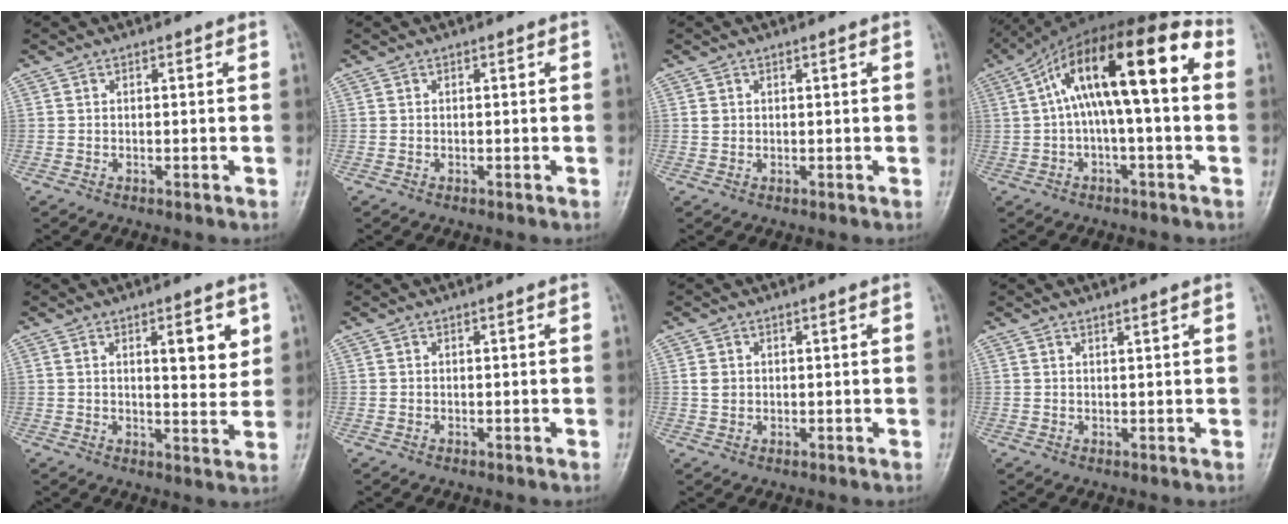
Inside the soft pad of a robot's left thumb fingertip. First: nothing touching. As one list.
[{"total": 0.0}, {"total": 1.0, "force": [0.5, 0.6, 0.7], "torque": [-0.010, 0.005, 0.012]}, {"total": 17.8, "force": [2.2, 6.0, 16.6], "torque": [-0.250, 0.058, 0.026]}, {"total": 7.0, "force": [2.8, 2.3, 5.9], "torque": [-0.065, -0.019, 0.039]}, {"total": 0.0}, {"total": 1.8, "force": [0.6, 1.3, 1.1], "torque": [-0.017, 0.004, 0.015]}, {"total": 1.2, "force": [0.9, -0.2, 0.7], "torque": [-0.013, -0.007, 0.019]}]